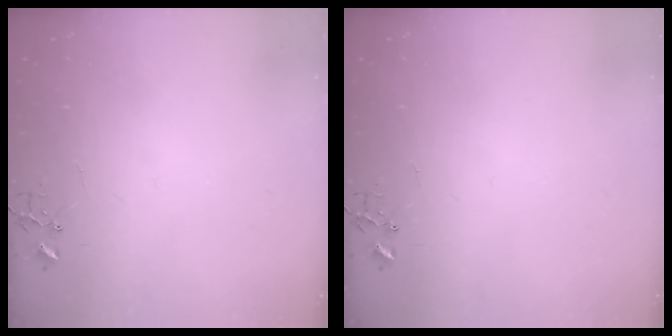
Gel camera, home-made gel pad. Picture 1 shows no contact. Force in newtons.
{"total": 0.0}